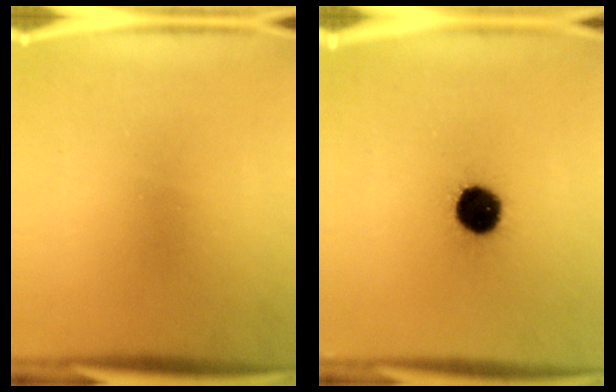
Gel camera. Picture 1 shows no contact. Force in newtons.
{"total": 12.5}